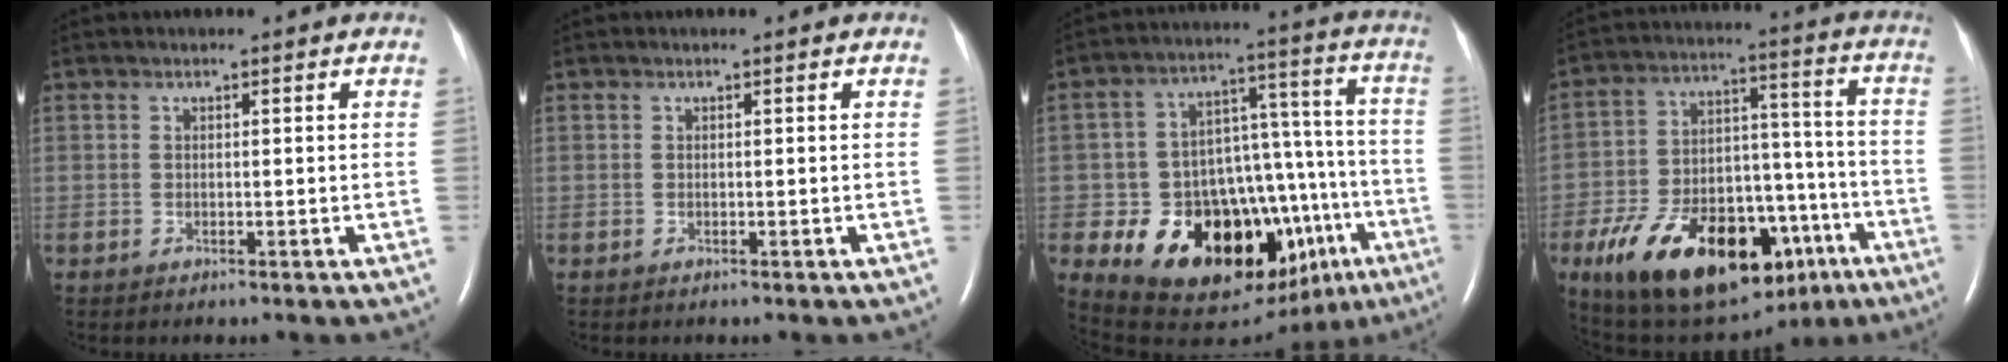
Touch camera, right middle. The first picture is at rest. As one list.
[{"total": 0.0}, {"total": 24.4, "force": [-11.7, 11.9, 17.8], "torque": [-0.189, 0.059, -0.156]}, {"total": 26.7, "force": [-14.6, 12.6, 18.5], "torque": [-0.286, 0.021, -0.220]}]